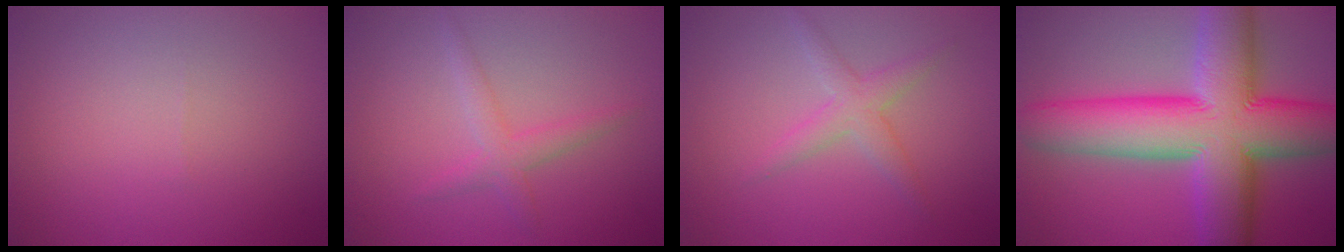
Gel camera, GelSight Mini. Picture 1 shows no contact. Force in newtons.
{"total": 2.1, "press": 2.1, "slide": 0.3}
{"total": 2.4, "press": 2.4, "slide": 0.1}
{"total": 15.2, "press": 15.2, "slide": 0.6}